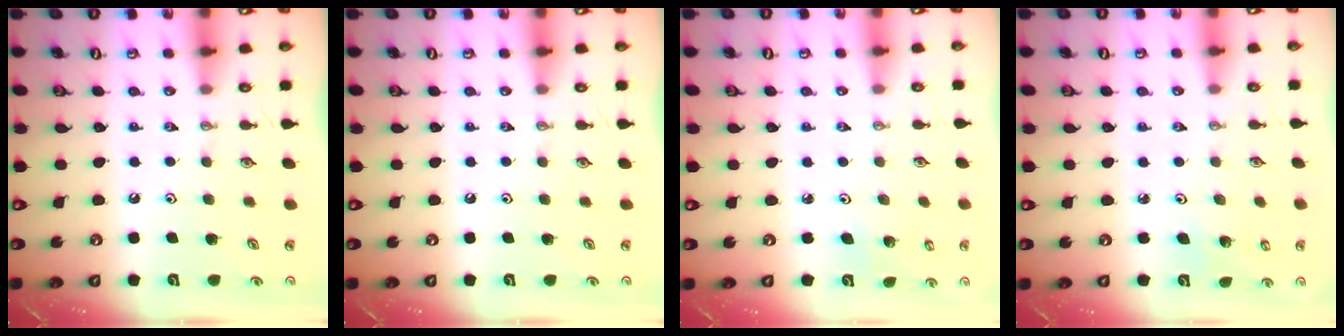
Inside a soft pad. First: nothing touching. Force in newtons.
{"total": 0.0}
{"total": 2.8, "press": 2.7, "slide": 1.0}
{"total": 2.8, "press": 2.7, "slide": 1.0}